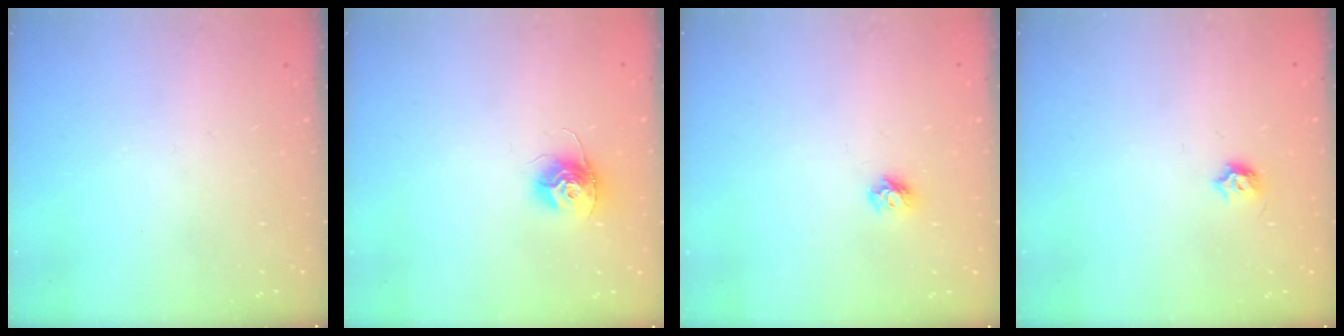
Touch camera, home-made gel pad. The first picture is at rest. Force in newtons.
{"total": 11.2, "press": 11.2, "slide": 0.7}
{"total": 5.5, "press": 5.5, "slide": 0.3}
{"total": 4.5, "press": 4.3, "slide": 1.0}